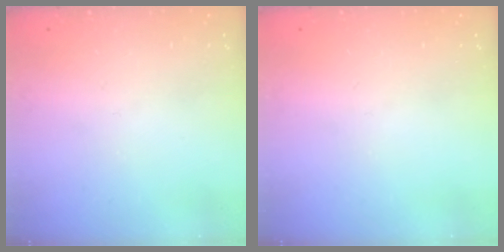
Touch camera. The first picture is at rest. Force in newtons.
{"total": 0.0}